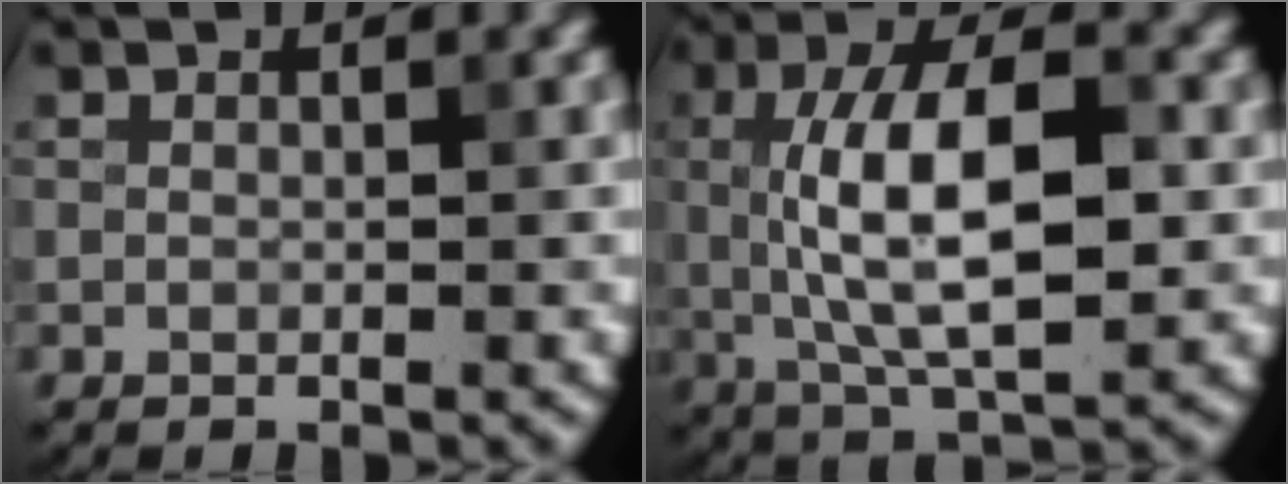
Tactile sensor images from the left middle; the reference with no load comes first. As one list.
[{"total": 9.6, "force": [0.4, 3.9, 8.8], "torque": [-0.153, 0.010, 0.007]}]